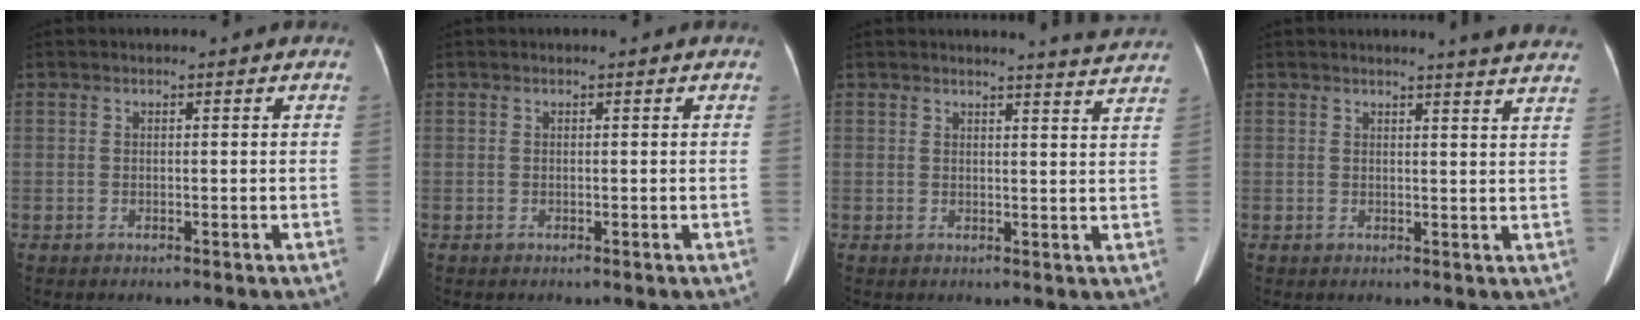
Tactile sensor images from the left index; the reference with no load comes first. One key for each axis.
{"total": 0.0}
{"total": 5.3, "fx": 5.1, "fy": -1.0, "fz": 0.9, "tx": -0.020, "ty": -0.016, "tz": 0.047}
{"total": 8.6, "fx": 8.0, "fy": -0.6, "fz": 3.0, "tx": -0.033, "ty": -0.024, "tz": 0.068}